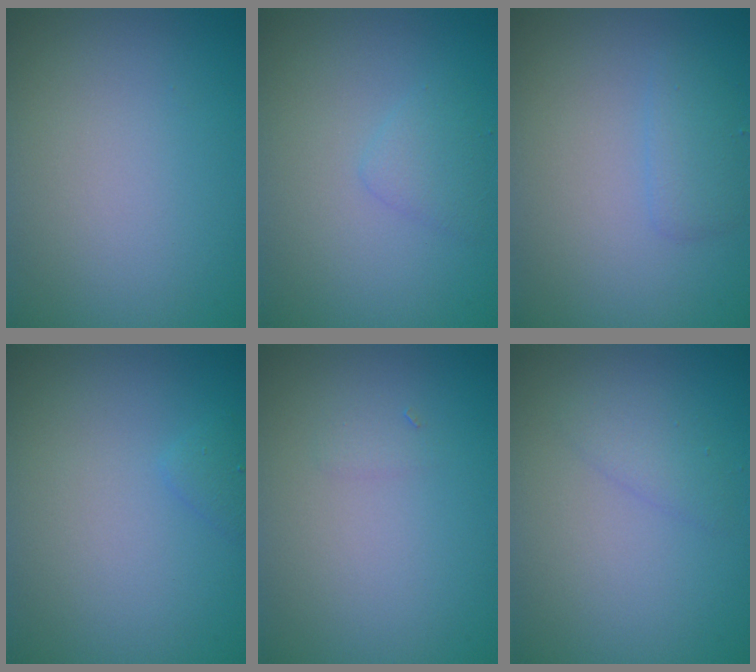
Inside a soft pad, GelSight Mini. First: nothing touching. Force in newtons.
{"total": 1.4, "press": 1.4, "slide": 0.0}
{"total": 1.6, "press": 1.6, "slide": 0.0}
{"total": 0.9, "press": 0.9, "slide": 0.0}
{"total": 0.6, "press": 0.6, "slide": 0.0}
{"total": 1.4, "press": 1.4, "slide": 0.2}